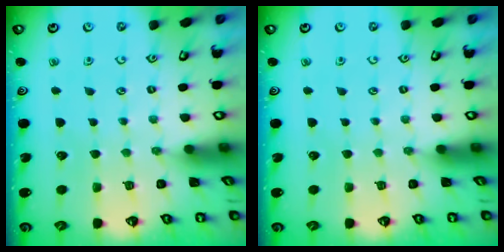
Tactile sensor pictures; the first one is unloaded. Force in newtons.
{"total": 0.0}